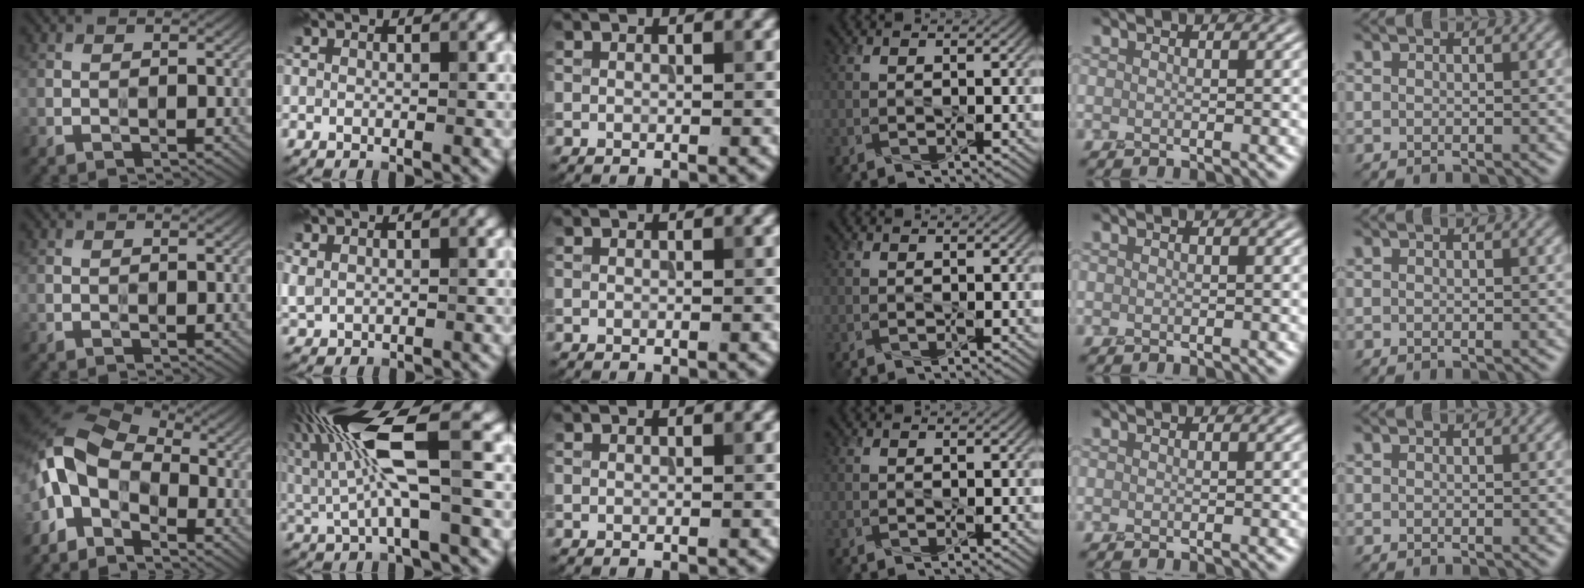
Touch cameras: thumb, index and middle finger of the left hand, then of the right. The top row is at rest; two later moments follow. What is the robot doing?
{"motion": "squeeze", "object": "tweezer"}